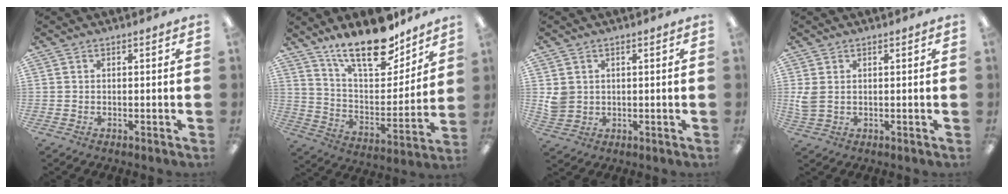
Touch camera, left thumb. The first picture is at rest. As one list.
[{"total": 20.3, "force": [15.2, 7.5, 11.1], "torque": [-0.180, -0.099, 0.263]}, {"total": 3.7, "force": [1.0, 3.5, 0.9], "torque": [-0.017, 0.002, 0.020]}, {"total": 3.4, "force": [0.8, 2.3, 2.3], "torque": [-0.045, -0.001, 0.012]}]